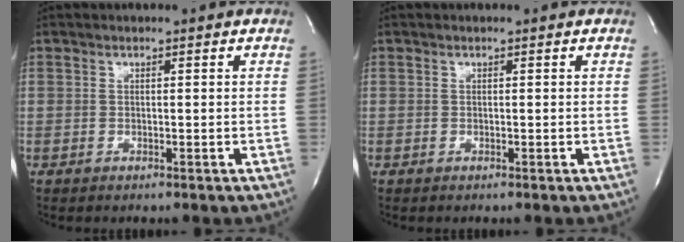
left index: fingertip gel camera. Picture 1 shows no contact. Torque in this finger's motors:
{"motor_torque": [0.00, 0.00, 0.00, 0.00]}